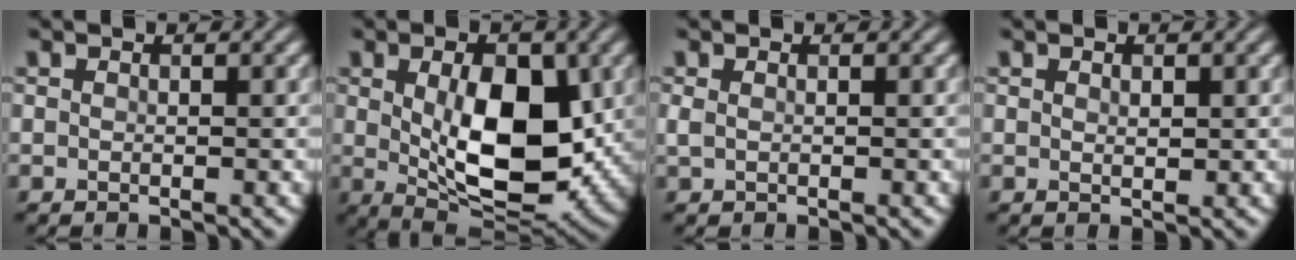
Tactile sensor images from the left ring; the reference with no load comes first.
{"total": 10.0, "force": [0.7, 5.1, 8.6], "torque": [-0.137, -0.009, 0.021]}
{"total": 0.6, "force": [0.2, 0.2, 0.5], "torque": [-0.015, 0.003, 0.004]}
{"total": 0.8, "force": [0.4, 0.4, 0.6], "torque": [-0.012, -0.001, 0.008]}